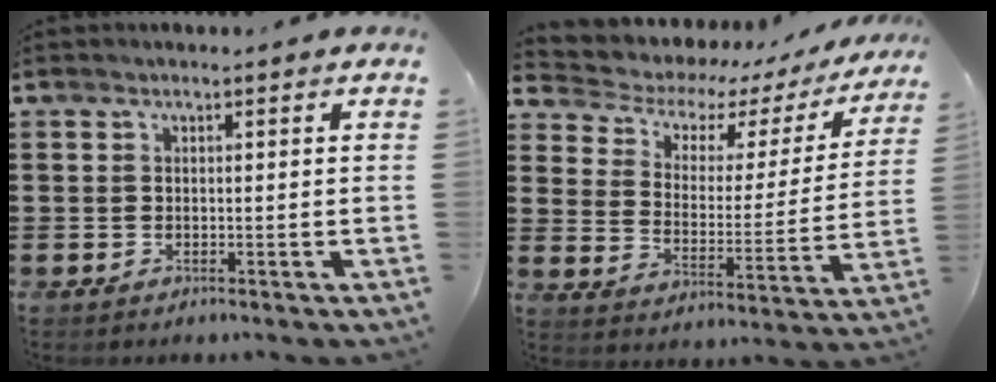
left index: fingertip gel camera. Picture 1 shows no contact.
{"total": 3.9, "force": [2.4, 2.6, 1.6], "torque": [-0.052, -0.023, 0.032]}